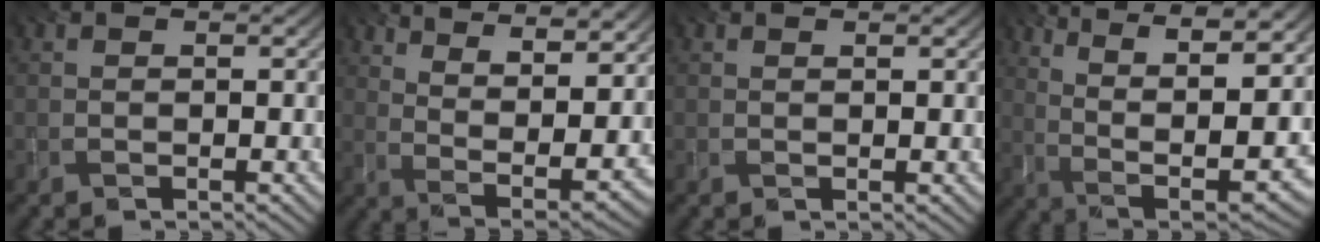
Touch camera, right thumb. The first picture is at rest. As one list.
[{"total": 13.5, "force": [8.6, 4.3, 9.5], "torque": [-0.165, 0.007, 0.126]}, {"total": 0.8, "force": [0.6, 0.1, 0.5], "torque": [-0.010, 0.000, 0.014]}, {"total": 15.1, "force": [5.6, 6.1, 12.6], "torque": [-0.221, 0.024, 0.101]}]